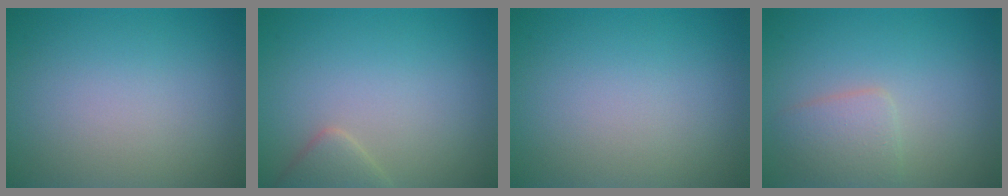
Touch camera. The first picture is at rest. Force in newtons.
{"total": 1.8, "press": 1.8, "slide": 0.2}
{"total": 0.0}
{"total": 2.5, "press": 2.5, "slide": 0.1}